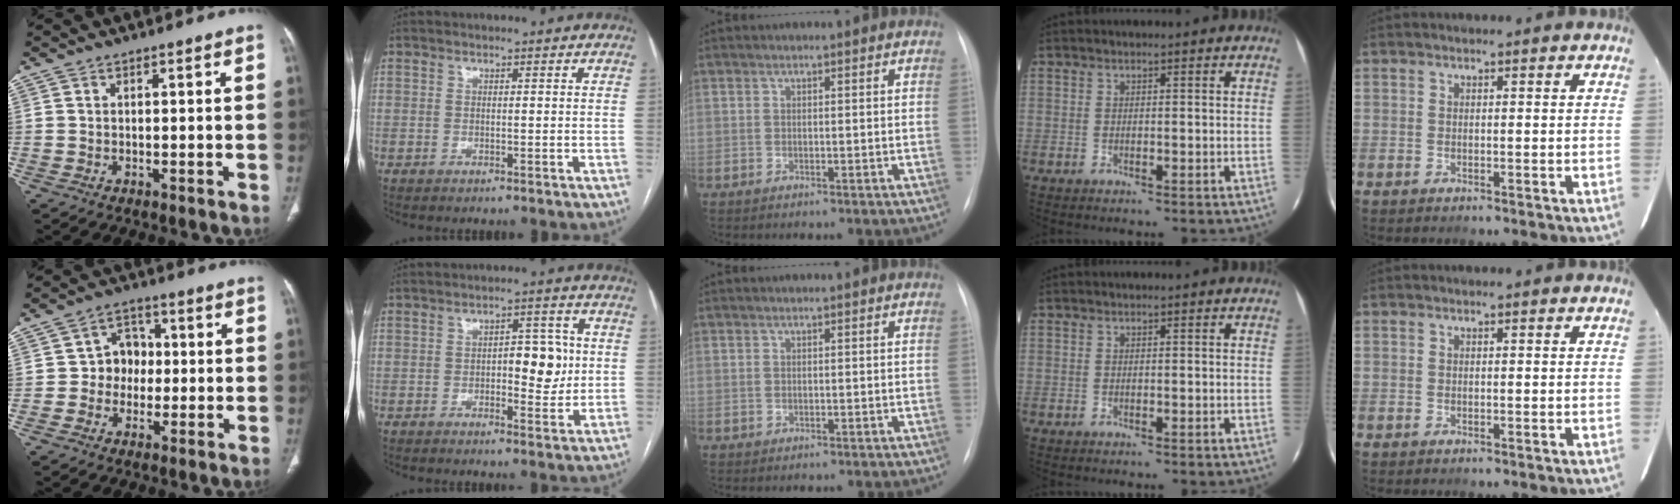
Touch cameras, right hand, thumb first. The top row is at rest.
{"thumb": {"total": 6.3, "force": [-0.4, 5.6, 2.7], "torque": [-0.001, 0.018, -0.018]}, "index": {"total": 6.3, "force": [0.1, 2.9, 5.7], "torque": [-0.068, 0.010, 0.003]}}